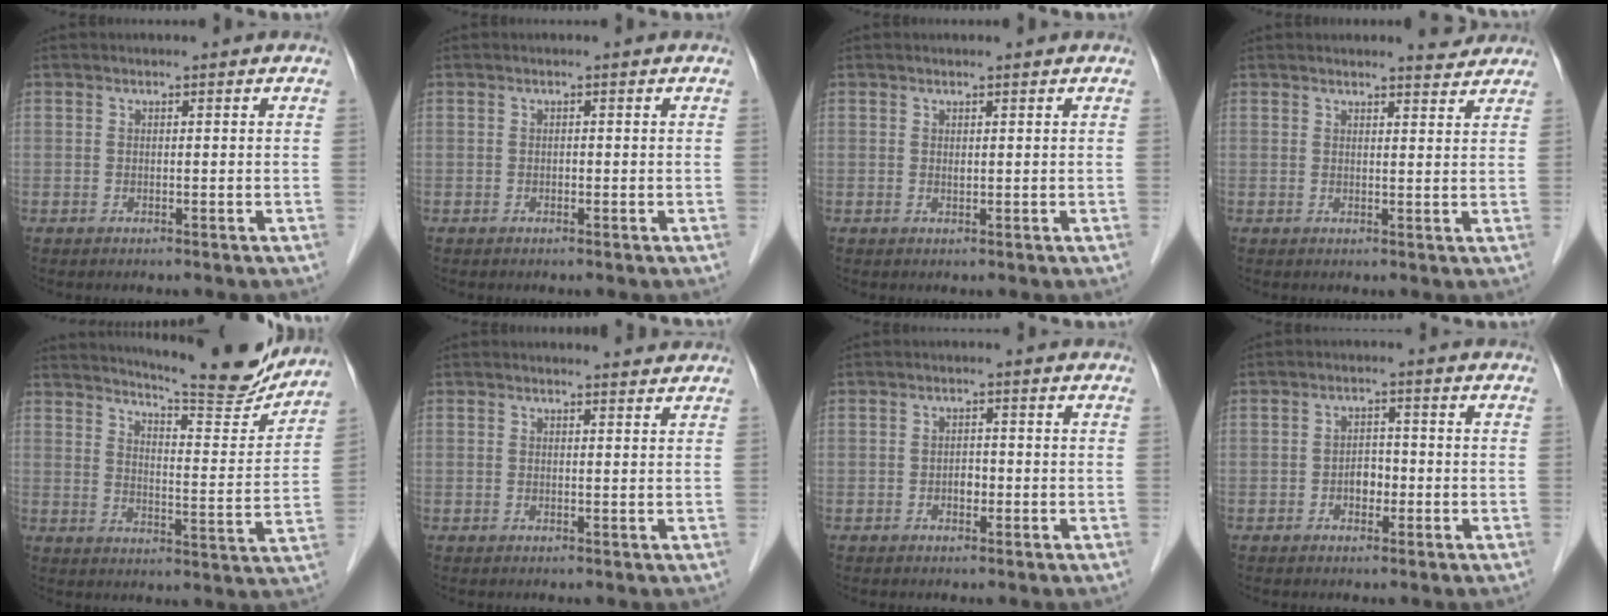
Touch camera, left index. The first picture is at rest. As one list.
[{"total": 0.0}, {"total": 0.7, "force": [0.5, 0.1, 0.4], "torque": [-0.011, -0.001, 0.009]}, {"total": 2.9, "force": [2.9, 0.3, 0.5], "torque": [-0.012, -0.006, 0.032]}, {"total": 16.4, "force": [15.5, 0.9, 5.4], "torque": [-0.085, -0.049, 0.203]}, {"total": 2.1, "force": [2.1, 0.0, 0.0], "torque": [-0.009, -0.005, 0.022]}, {"total": 1.5, "force": [-0.5, 1.0, 1.0], "torque": [-0.015, 0.004, -0.009]}, {"total": 2.6, "force": [-0.9, 1.7, 1.7], "torque": [-0.025, 0.007, -0.015]}]